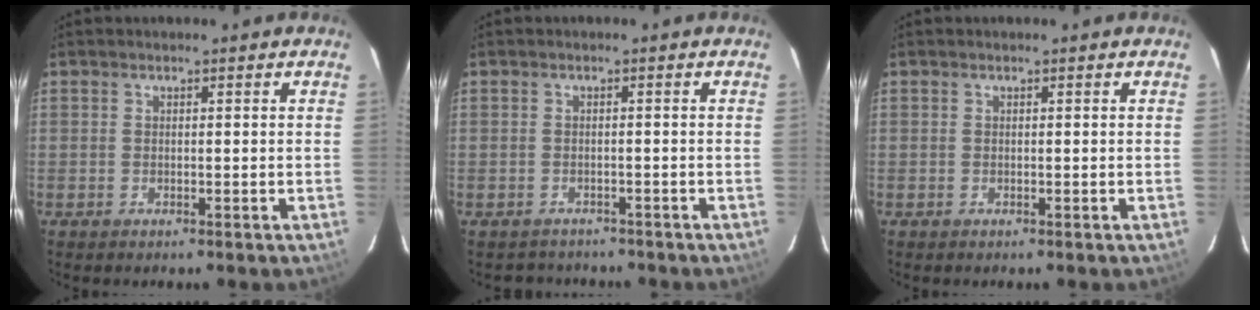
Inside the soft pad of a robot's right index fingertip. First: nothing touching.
{"total": 3.8, "force": [-3.3, 1.8, 0.2], "torque": [-0.005, 0.003, -0.043]}
{"total": 0.0}